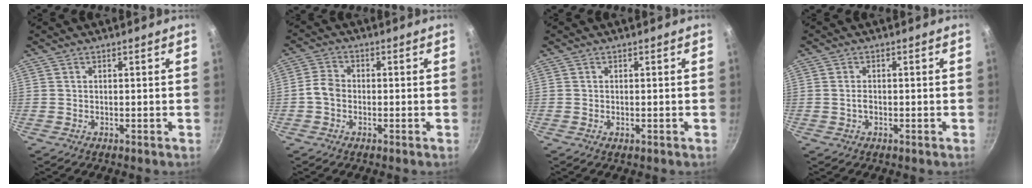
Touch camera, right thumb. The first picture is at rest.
{"total": 3.8, "force": [-1.0, 3.0, 2.2], "torque": [-0.039, 0.018, -0.028]}
{"total": 0.9, "force": [-0.2, 0.5, 0.7], "torque": [-0.014, 0.000, -0.004]}
{"total": 1.6, "force": [-0.4, 1.1, 1.1], "torque": [-0.019, 0.006, -0.006]}